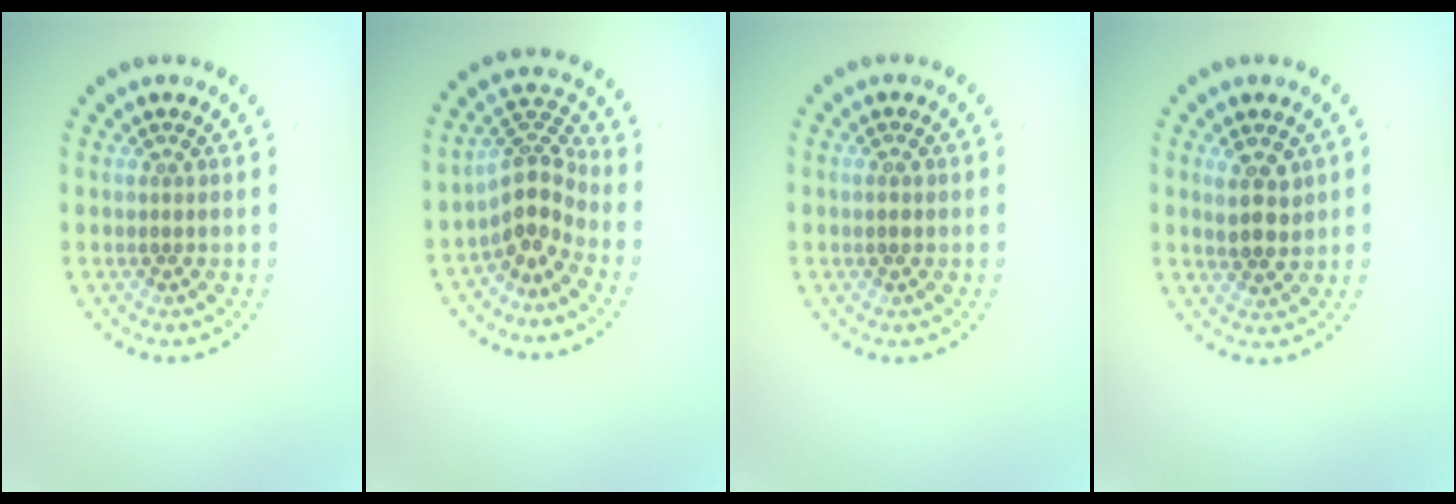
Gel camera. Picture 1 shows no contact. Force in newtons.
{"total": 3.6, "press": 2.5, "slide": 2.5}
{"total": 1.0, "press": 1.0, "slide": 0.2}
{"total": 2.6, "press": 2.4, "slide": 0.8}